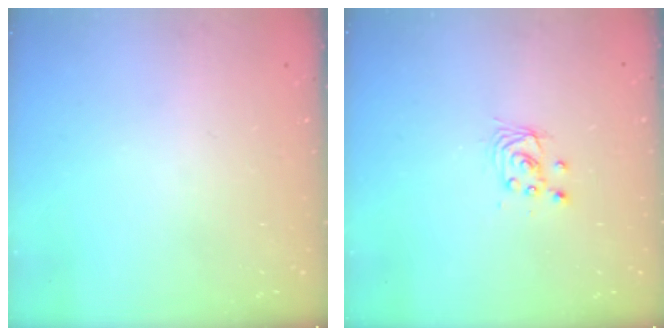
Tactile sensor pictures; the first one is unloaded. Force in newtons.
{"total": 2.9, "press": 2.9, "slide": 0.2}